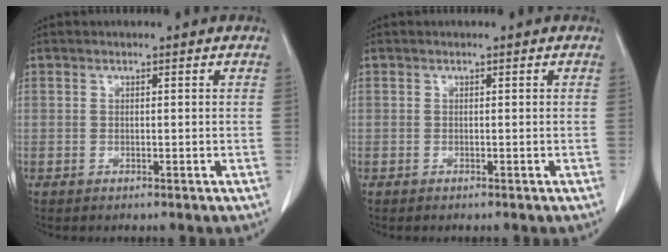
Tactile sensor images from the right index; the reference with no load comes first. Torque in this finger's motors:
{"motor_torque": [0.04, -0.05, 0.01, 0.01]}